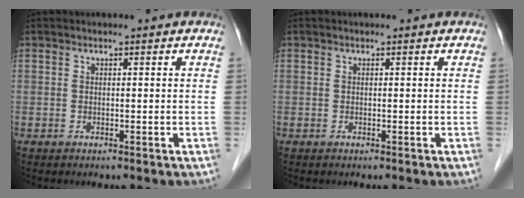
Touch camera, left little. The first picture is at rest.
{"total": 0.0}